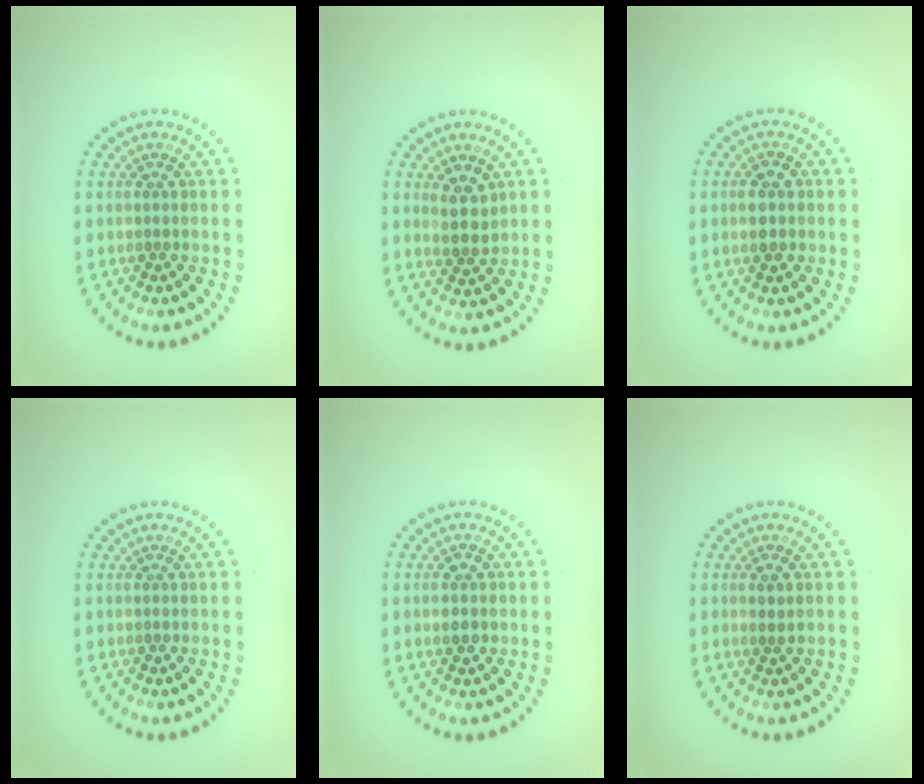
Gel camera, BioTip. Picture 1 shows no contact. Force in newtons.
{"total": 2.3, "press": 2.0, "slide": 1.0}
{"total": 2.8, "press": 2.8, "slide": 0.3}
{"total": 0.0}
{"total": 2.3, "press": 2.3, "slide": 0.1}
{"total": 0.9, "press": 0.7, "slide": 0.5}